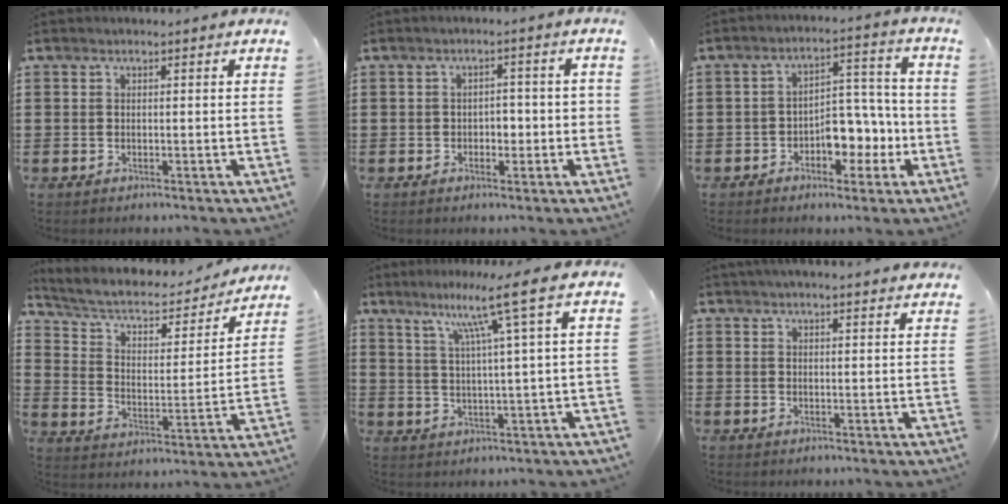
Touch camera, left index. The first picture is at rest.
{"total": 2.4, "force": [-0.8, 1.7, 1.5], "torque": [-0.032, 0.005, -0.021]}
{"total": 6.8, "force": [-2.8, 4.4, 4.4], "torque": [-0.070, 0.011, -0.054]}
{"total": 5.8, "force": [4.3, 2.6, 2.9], "torque": [-0.077, -0.024, 0.067]}
{"total": 9.0, "force": [4.8, -1.4, 7.5], "torque": [-0.141, -0.013, 0.071]}
{"total": 2.4, "force": [2.4, -0.3, 0.5], "torque": [-0.015, -0.003, 0.044]}